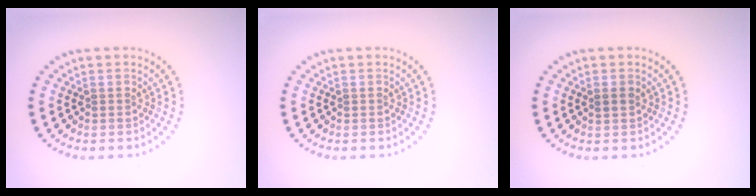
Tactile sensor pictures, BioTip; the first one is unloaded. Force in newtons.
{"total": 0.0}
{"total": 0.9, "press": 0.8, "slide": 0.3}